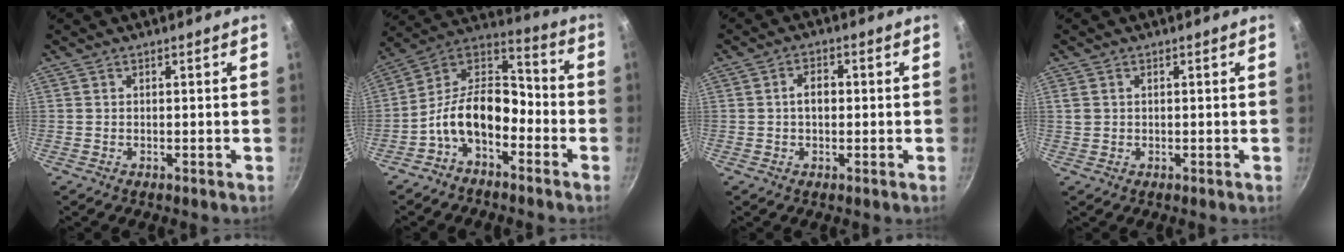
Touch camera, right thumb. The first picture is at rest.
{"total": 13.5, "force": [-5.0, 7.8, 9.9], "torque": [-0.161, 0.081, -0.101]}
{"total": 3.5, "force": [0.1, 2.3, 2.7], "torque": [-0.039, 0.012, -0.001]}
{"total": 1.8, "force": [0.4, 1.5, 1.0], "torque": [-0.025, 0.002, 0.015]}